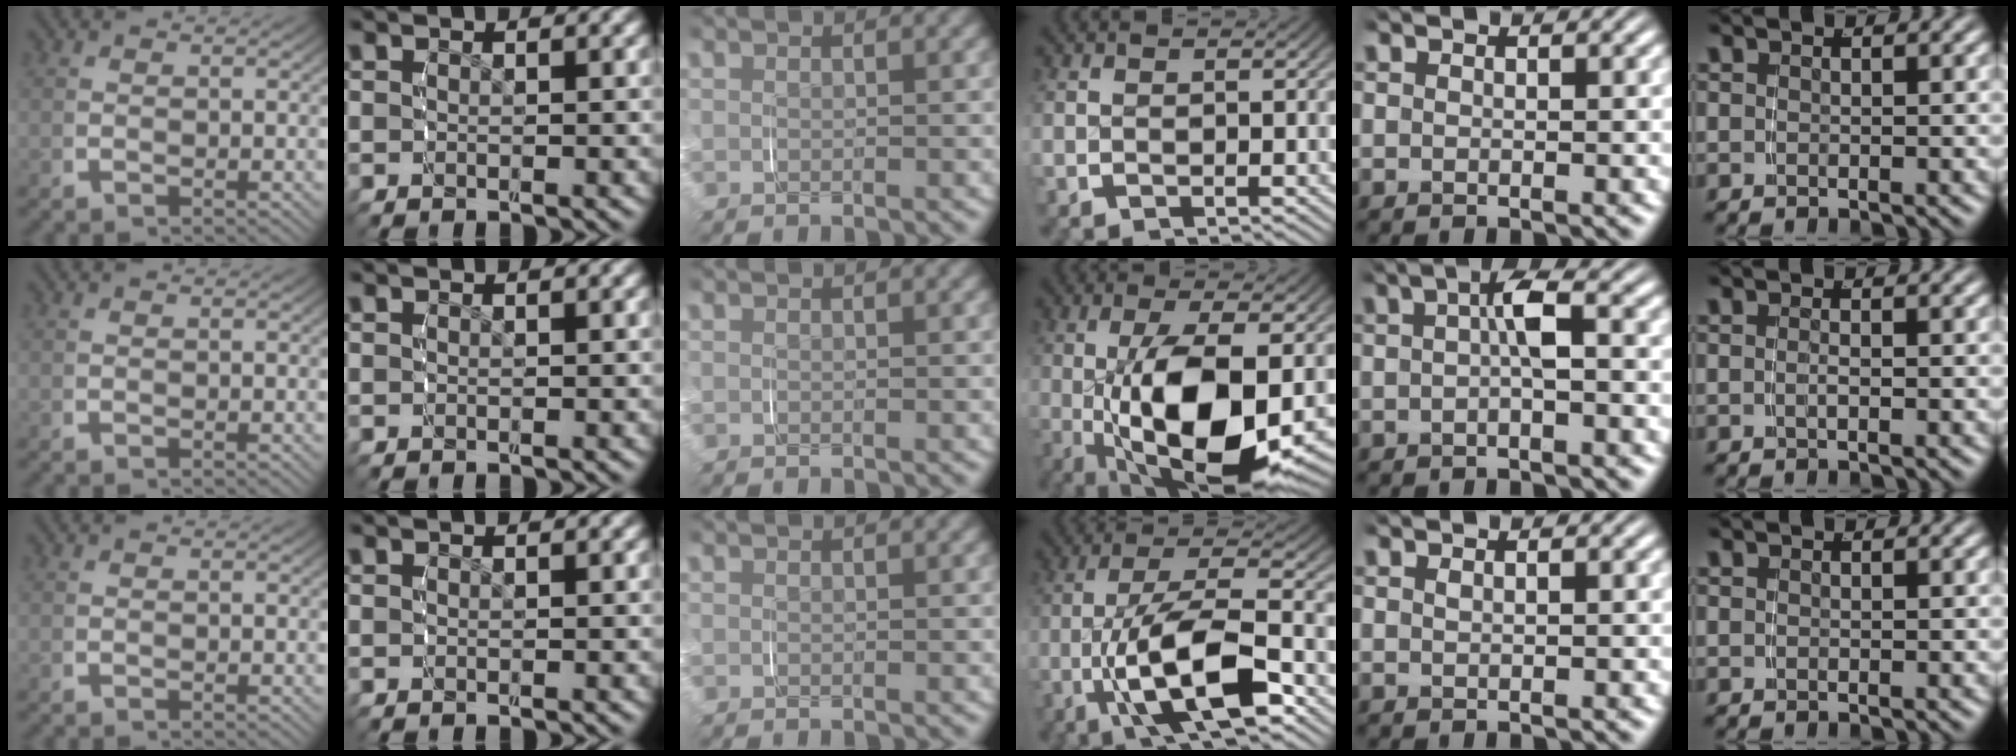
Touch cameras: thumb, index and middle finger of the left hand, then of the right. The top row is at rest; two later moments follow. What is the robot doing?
{"motion": "grasp_and_lifting", "object": "jar lid"}